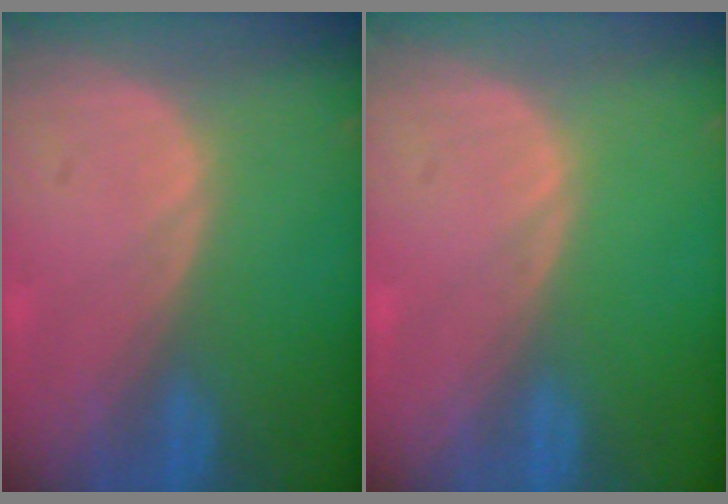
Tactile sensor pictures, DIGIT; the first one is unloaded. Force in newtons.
{"total": 0.0}